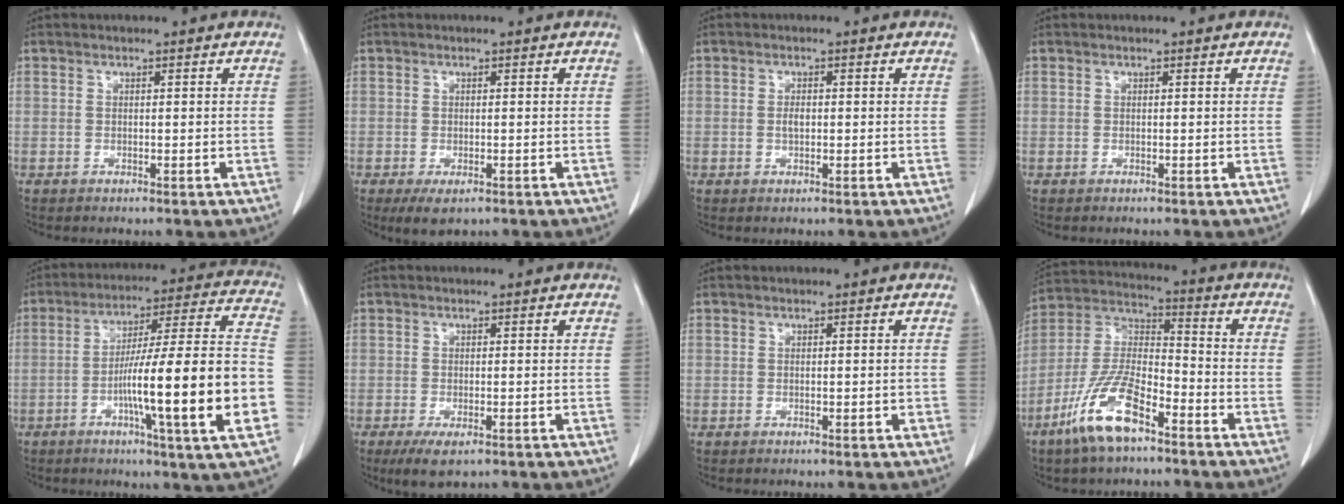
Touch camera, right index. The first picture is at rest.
{"total": 3.3, "force": [-1.8, 1.6, 2.3], "torque": [-0.037, -0.007, -0.020]}
{"total": 1.4, "force": [-0.1, 0.6, 1.2], "torque": [-0.025, 0.001, -0.001]}
{"total": 0.0}
{"total": 20.9, "force": [-5.8, -0.1, 20.1], "torque": [-0.273, 0.008, -0.090]}
{"total": 3.8, "force": [-2.1, 1.4, 2.9], "torque": [-0.054, -0.008, -0.029]}
{"total": 0.7, "force": [-0.1, 0.4, 0.6], "torque": [-0.011, 0.005, 0.004]}
{"total": 12.8, "force": [-7.7, 3.9, 9.5], "torque": [-0.205, -0.004, -0.148]}